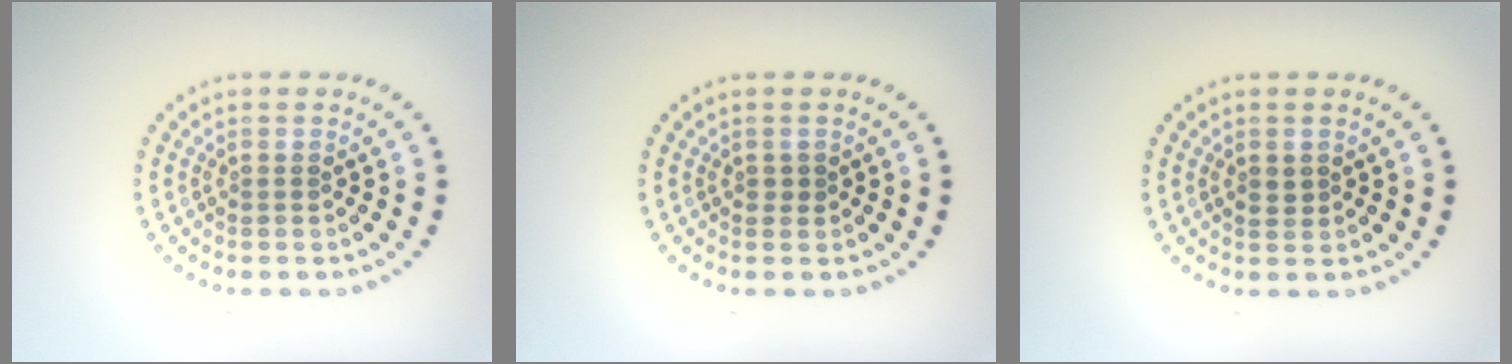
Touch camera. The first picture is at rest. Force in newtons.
{"total": 0.7, "press": 0.7, "slide": 0.1}
{"total": 1.2, "press": 1.2, "slide": 0.2}